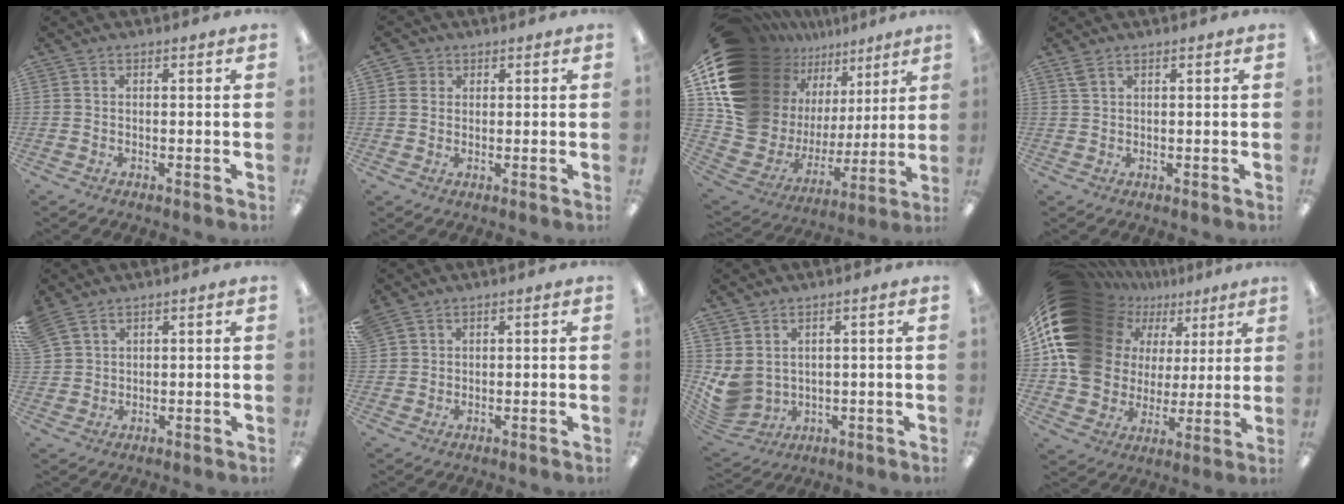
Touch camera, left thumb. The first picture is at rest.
{"total": 3.3, "force": [1.5, 2.9, 0.6], "torque": [-0.013, 0.004, 0.027]}
{"total": 18.6, "force": [7.3, 13.9, 10.0], "torque": [-0.174, -0.088, 0.181]}
{"total": 1.6, "force": [1.1, 0.7, 0.9], "torque": [-0.023, 0.001, 0.021]}
{"total": 4.4, "force": [3.5, 2.4, 1.3], "torque": [-0.036, -0.009, 0.069]}
{"total": 2.8, "force": [2.2, 1.7, 0.4], "torque": [-0.013, -0.002, 0.043]}
{"total": 4.9, "force": [1.9, 4.0, 2.2], "torque": [-0.071, -0.021, 0.035]}
{"total": 18.2, "force": [7.4, 14.3, 8.4], "torque": [-0.180, -0.046, 0.159]}